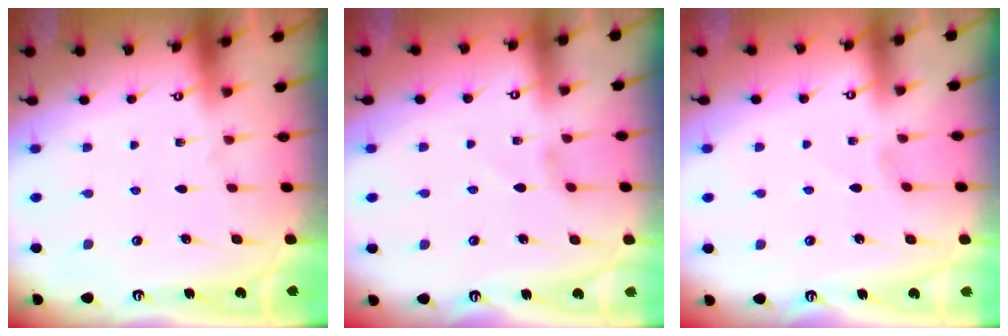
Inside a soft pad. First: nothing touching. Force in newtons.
{"total": 1.2, "press": 1.1, "slide": 0.4}
{"total": 0.0}